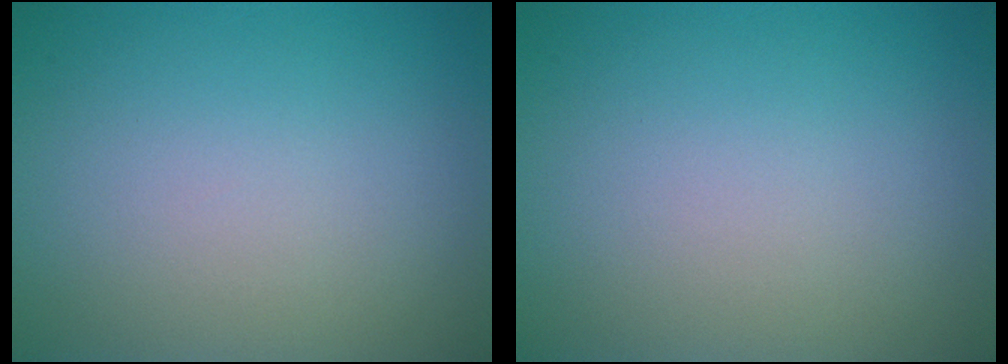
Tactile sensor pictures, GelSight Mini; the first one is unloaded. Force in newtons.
{"total": 0.0}